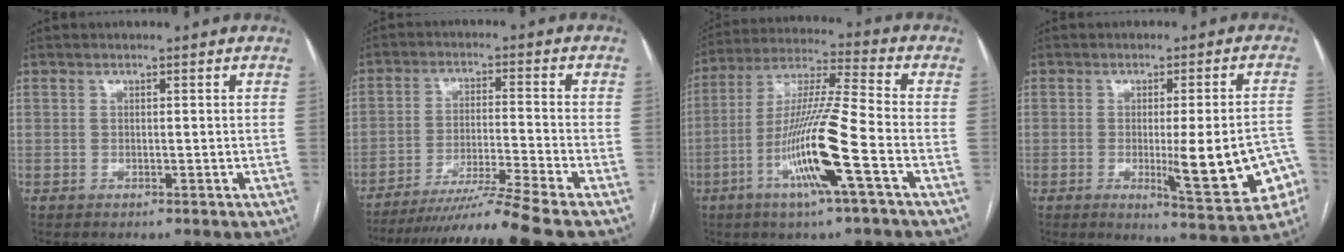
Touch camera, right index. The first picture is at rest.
{"total": 11.9, "force": [-10.0, -3.2, 5.6], "torque": [-0.087, -0.027, -0.170]}
{"total": 14.9, "force": [-5.5, -0.5, 13.9], "torque": [-0.277, -0.007, -0.107]}
{"total": 13.2, "force": [-3.7, 1.9, 12.6], "torque": [-0.139, 0.001, -0.037]}